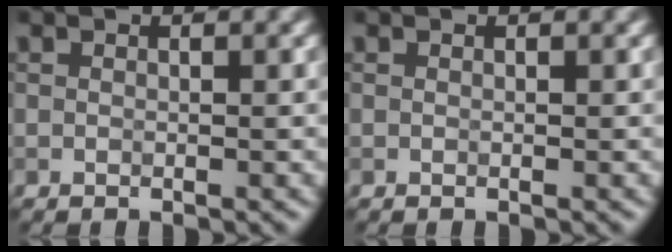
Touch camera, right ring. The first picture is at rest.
{"total": 0.0}